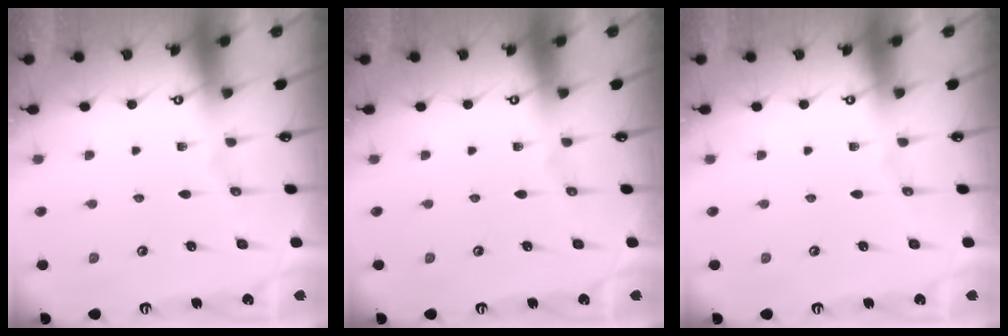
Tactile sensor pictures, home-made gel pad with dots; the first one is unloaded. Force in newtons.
{"total": 0.0}
{"total": 0.0}